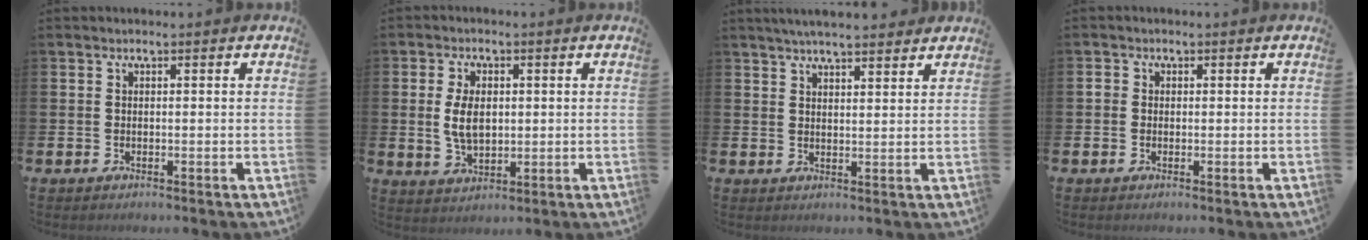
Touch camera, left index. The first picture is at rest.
{"total": 5.3, "force": [0.7, 3.1, 4.2], "torque": [-0.081, 0.004, 0.007]}
{"total": 4.0, "force": [3.9, 0.2, 1.0], "torque": [-0.028, -0.012, 0.069]}
{"total": 1.0, "force": [0.0, 0.9, 0.4], "torque": [-0.003, 0.002, -0.004]}